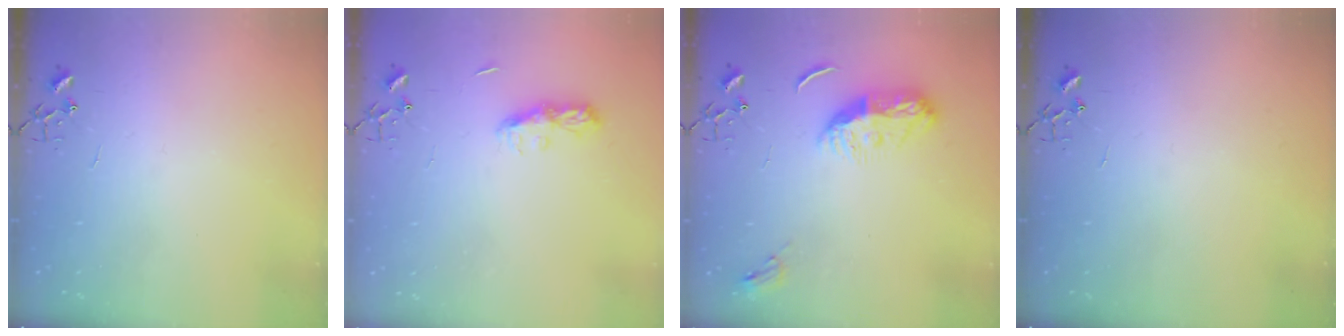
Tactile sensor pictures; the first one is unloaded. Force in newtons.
{"total": 7.8, "press": 7.8, "slide": 0.4}
{"total": 11.6, "press": 11.6, "slide": 0.3}
{"total": 0.0}